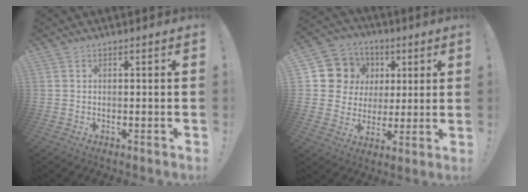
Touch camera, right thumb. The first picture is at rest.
{"total": 11.7, "force": [3.3, 10.9, 2.8], "torque": [-0.038, -0.016, 0.085]}